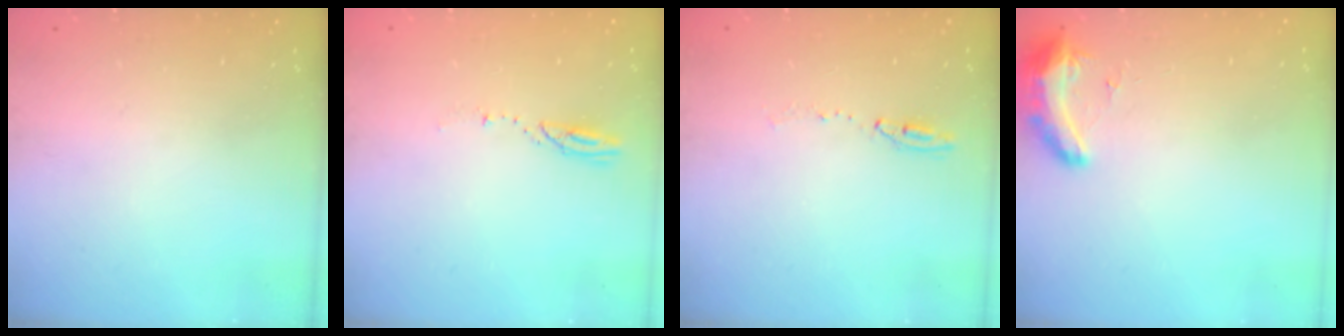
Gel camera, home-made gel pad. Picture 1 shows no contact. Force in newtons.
{"total": 3.7, "press": 3.7, "slide": 0.4}
{"total": 5.7, "press": 5.7, "slide": 0.7}
{"total": 16.9, "press": 11.4, "slide": 12.5}